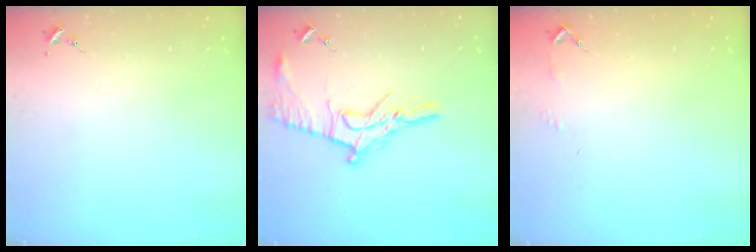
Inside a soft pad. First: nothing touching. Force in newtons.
{"total": 13.9, "press": 13.8, "slide": 0.9}
{"total": 2.9, "press": 2.8, "slide": 0.3}